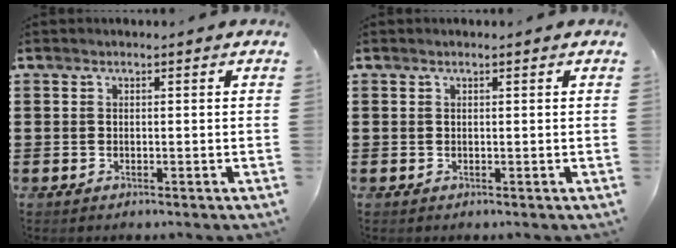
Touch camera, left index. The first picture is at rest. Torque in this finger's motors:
{"motor_torque": [-0.35, 0.57, -0.60, -0.21]}